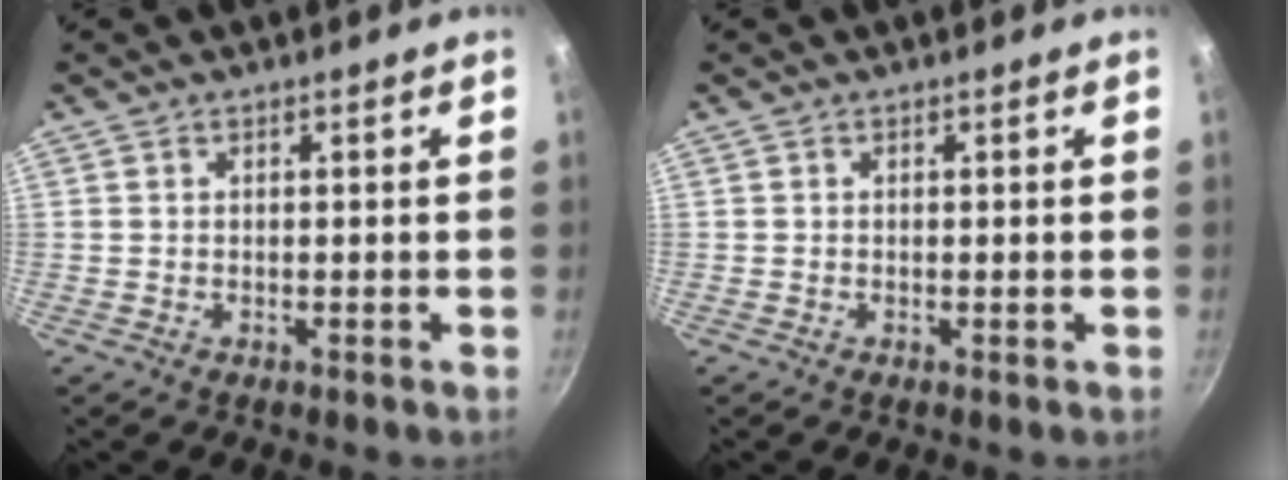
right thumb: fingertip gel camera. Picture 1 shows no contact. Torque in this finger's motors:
{"motor_torque": [-0.41, 0.09, -0.14, 0.08, 0.00]}